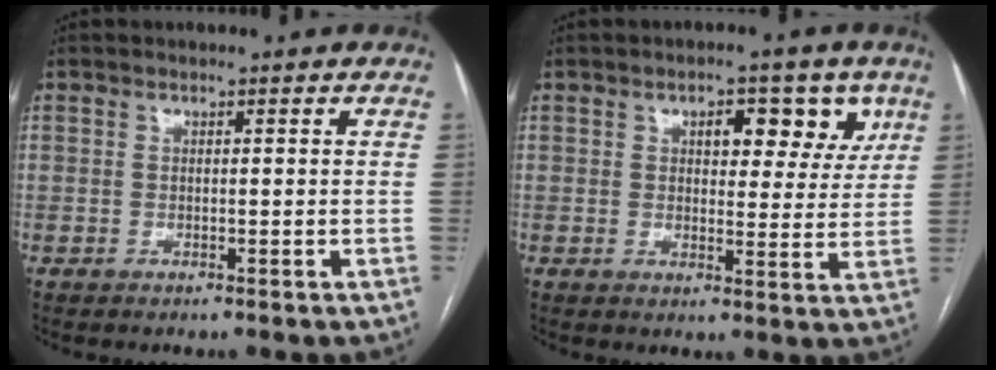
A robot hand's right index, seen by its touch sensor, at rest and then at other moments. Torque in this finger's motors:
{"motor_torque": [0.58, 0.50, 0.26, 0.05]}